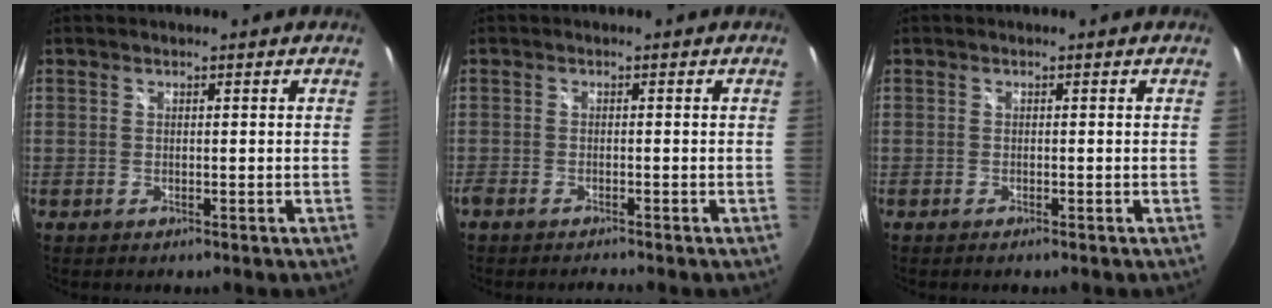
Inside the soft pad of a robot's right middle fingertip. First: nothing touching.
{"total": 2.3, "force": [-2.2, -0.2, 0.7], "torque": [-0.020, -0.013, -0.042]}
{"total": 0.7, "force": [-0.6, -0.1, 0.4], "torque": [-0.005, -0.001, -0.011]}